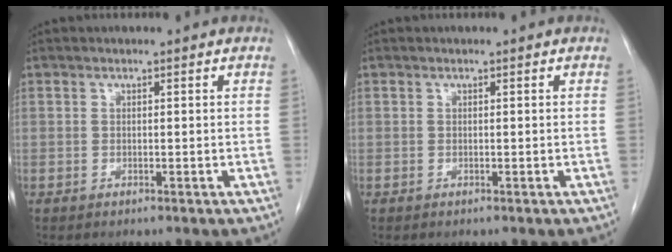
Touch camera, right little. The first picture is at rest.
{"total": 0.0}